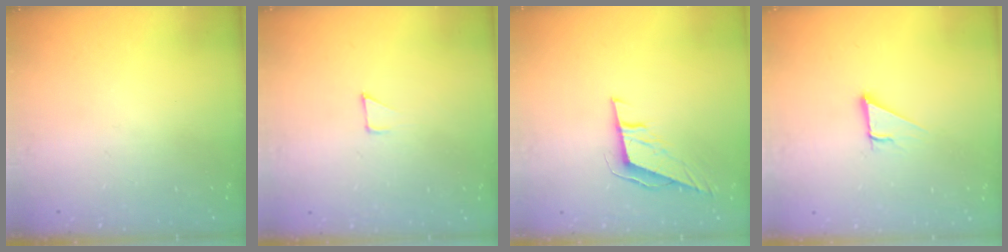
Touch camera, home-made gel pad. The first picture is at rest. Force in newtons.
{"total": 2.8, "press": 2.8, "slide": 0.2}
{"total": 6.9, "press": 6.3, "slide": 2.8}
{"total": 3.7, "press": 3.7, "slide": 0.2}